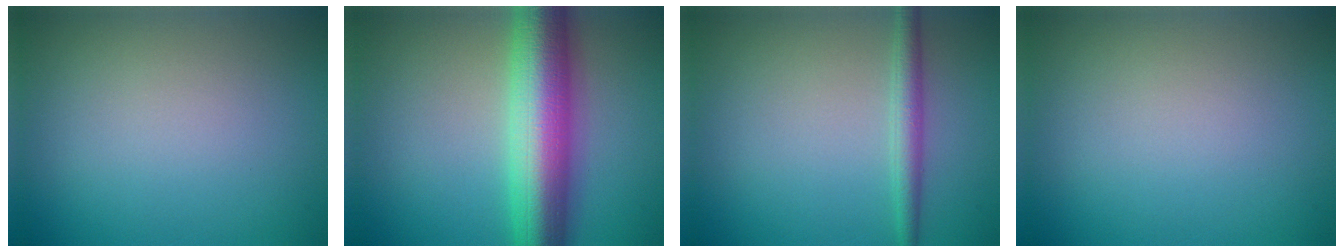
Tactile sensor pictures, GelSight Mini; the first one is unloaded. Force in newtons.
{"total": 9.9, "press": 9.9, "slide": 0.1}
{"total": 2.1, "press": 2.1, "slide": 0.0}
{"total": 0.0}